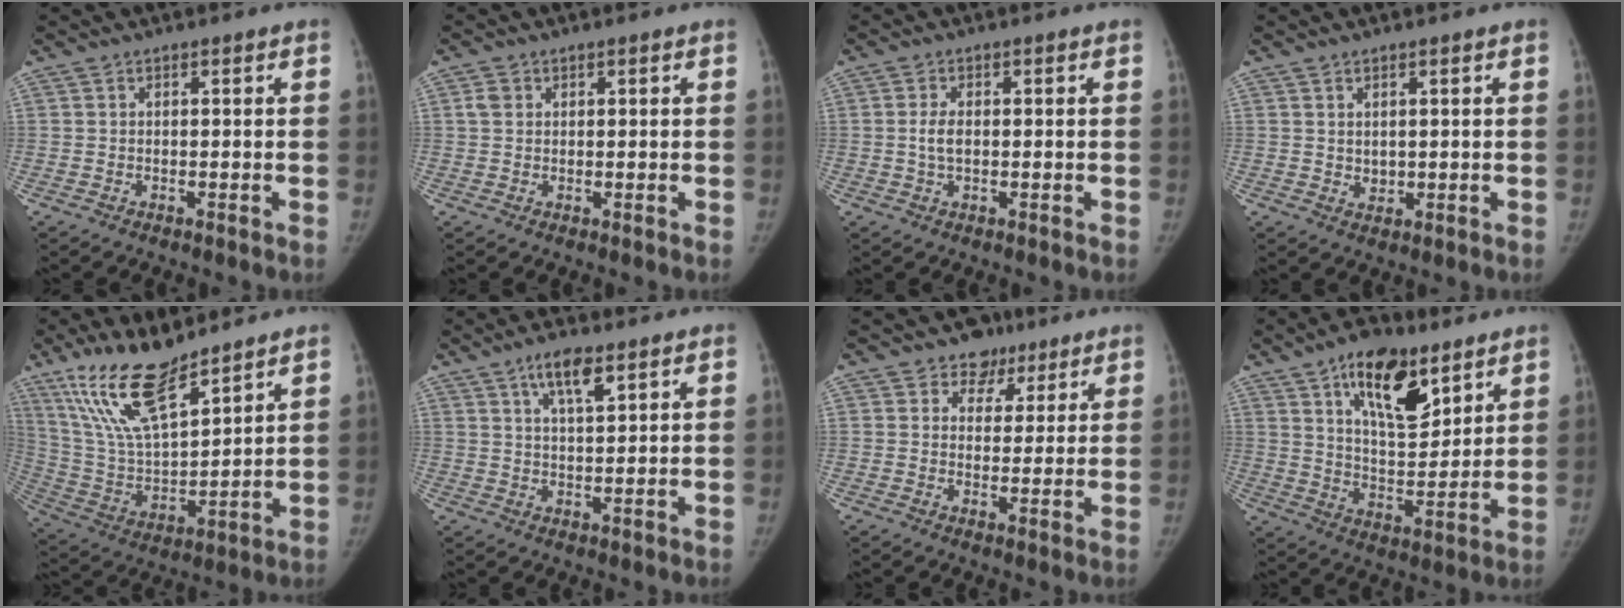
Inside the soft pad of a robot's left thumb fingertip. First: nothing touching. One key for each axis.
{"total": 2.1, "fx": 0.8, "fy": 1.7, "fz": 1.0, "tx": -0.015, "ty": 0.002, "tz": 0.015}
{"total": 3.1, "fx": 0.1, "fy": 1.7, "fz": 2.6, "tx": -0.052, "ty": 0.003, "tz": 0.003}
{"total": 1.8, "fx": 0.8, "fy": 1.3, "fz": 0.9, "tx": -0.007, "ty": -0.011, "tz": 0.020}
{"total": 18.4, "fx": 13.1, "fy": 5.8, "fz": 11.6, "tx": -0.194, "ty": -0.064, "tz": 0.259}
{"total": 6.6, "fx": 3.9, "fy": 2.1, "fz": 4.9, "tx": -0.079, "ty": -0.017, "tz": 0.068}
{"total": 6.7, "fx": 4.5, "fy": 4.9, "fz": 1.0, "tx": 0.025, "ty": -0.018, "tz": 0.064}
{"total": 15.9, "fx": 9.0, "fy": 7.3, "fz": 10.9, "tx": -0.140, "ty": -0.047, "tz": 0.153}